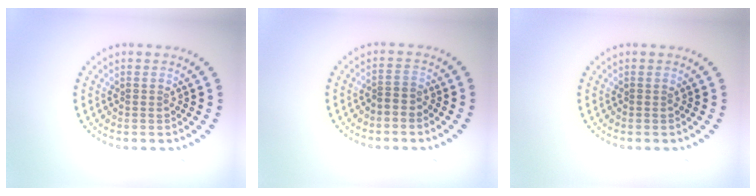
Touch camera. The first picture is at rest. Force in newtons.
{"total": 0.9, "press": 0.7, "slide": 0.6}
{"total": 0.0}